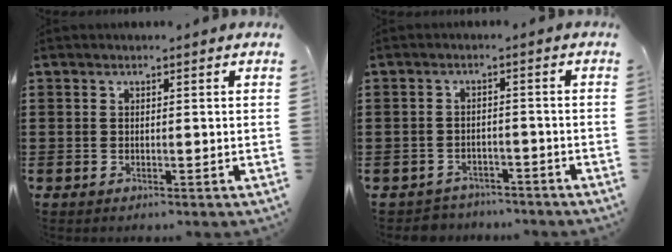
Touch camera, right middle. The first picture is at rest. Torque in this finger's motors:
{"motor_torque": [1.36, 0.65, -0.07, 0.00]}